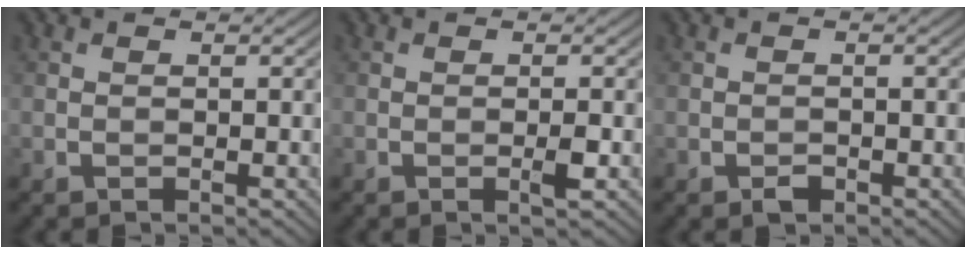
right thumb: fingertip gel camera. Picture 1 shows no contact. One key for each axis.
{"total": 1.2, "fx": -0.4, "fy": 0.0, "fz": 1.2, "tx": -0.021, "ty": 0.000, "tz": -0.009}
{"total": 1.1, "fx": -0.8, "fy": 0.6, "fz": 0.5, "tx": -0.008, "ty": -0.001, "tz": -0.014}